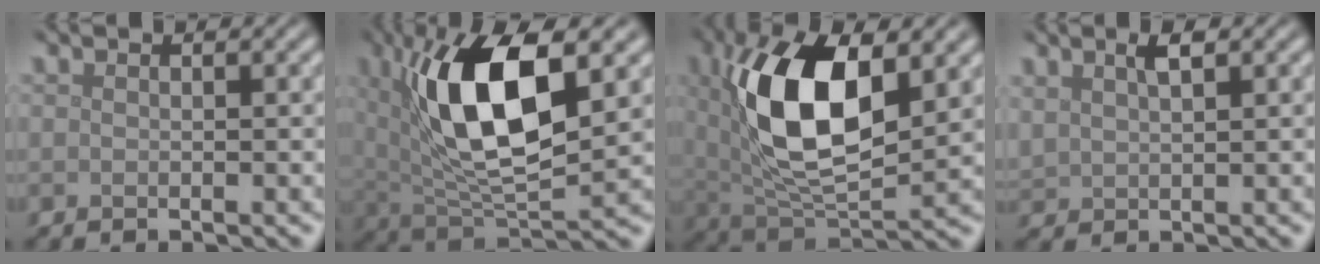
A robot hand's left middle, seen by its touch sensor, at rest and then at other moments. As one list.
[{"total": 11.2, "force": [3.2, 4.5, 9.8], "torque": [-0.180, -0.001, 0.057]}, {"total": 11.4, "force": [2.5, 5.4, 9.8], "torque": [-0.188, 0.005, 0.044]}, {"total": 1.9, "force": [1.3, 0.7, 1.3], "torque": [-0.031, 0.003, 0.027]}]